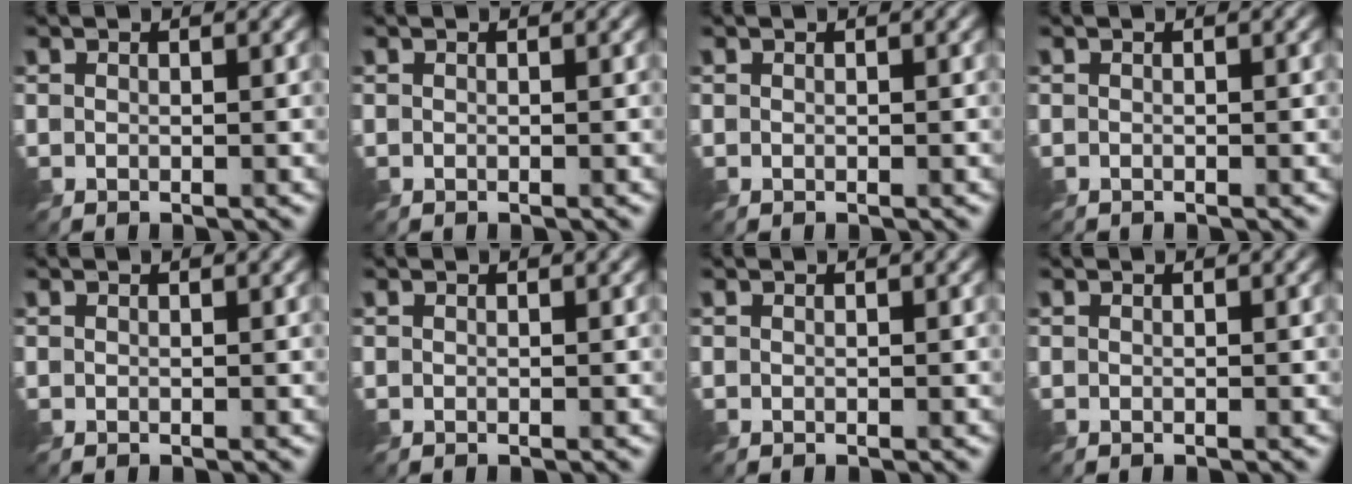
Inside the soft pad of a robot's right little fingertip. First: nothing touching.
{"total": 0.0}
{"total": 0.0}
{"total": 0.5, "force": [-0.5, 0.0, 0.0], "torque": [0.003, -0.004, -0.010]}
{"total": 0.0}
{"total": 0.0}
{"total": 0.0}
{"total": 0.0}